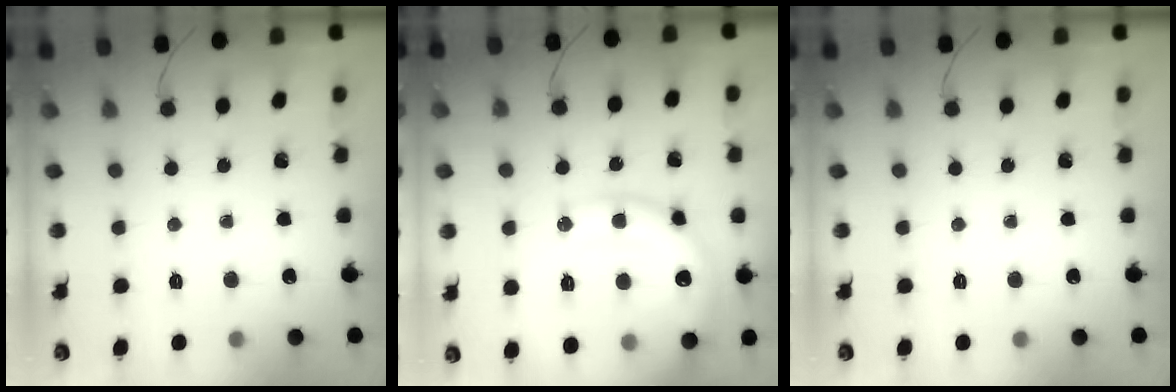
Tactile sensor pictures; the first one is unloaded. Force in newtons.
{"total": 14.8, "press": 14.7, "slide": 1.7}
{"total": 0.0}